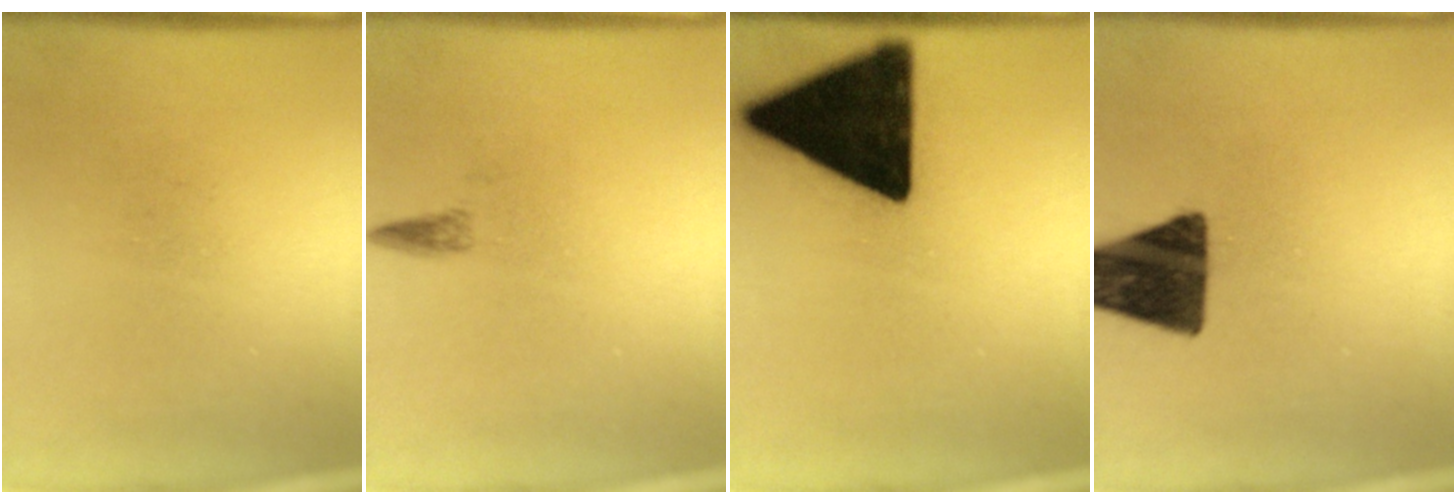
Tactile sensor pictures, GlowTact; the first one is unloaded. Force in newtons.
{"total": 1.2}
{"total": 19.9}
{"total": 14.8}